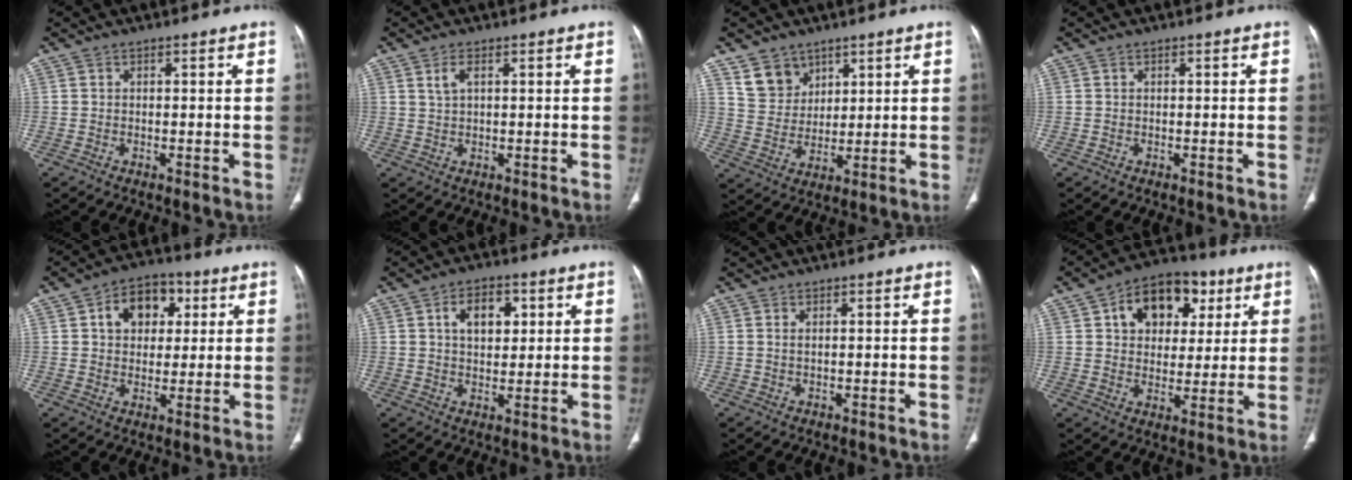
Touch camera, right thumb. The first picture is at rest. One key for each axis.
{"total": 2.5, "fx": 1.1, "fy": 1.1, "fz": 1.9, "tx": -0.043, "ty": 0.002, "tz": 0.028}
{"total": 7.5, "fx": 4.9, "fy": 5.3, "fz": 1.7, "tx": -0.002, "ty": -0.035, "tz": 0.103}
{"total": 0.0}
{"total": 10.3, "fx": 3.2, "fy": 7.6, "fz": 6.2, "tx": -0.056, "ty": 0.002, "tz": 0.046}
{"total": 7.5, "fx": 2.4, "fy": 4.9, "fz": 5.2, "tx": -0.054, "ty": -0.005, "tz": 0.038}
{"total": 0.8, "fx": 0.3, "fy": 0.3, "fz": 0.6, "tx": -0.015, "ty": 0.002, "tz": 0.008}
{"total": 14.6, "fx": 5.7, "fy": 10.2, "fz": 8.6, "tx": -0.084, "ty": 0.002, "tz": 0.088}